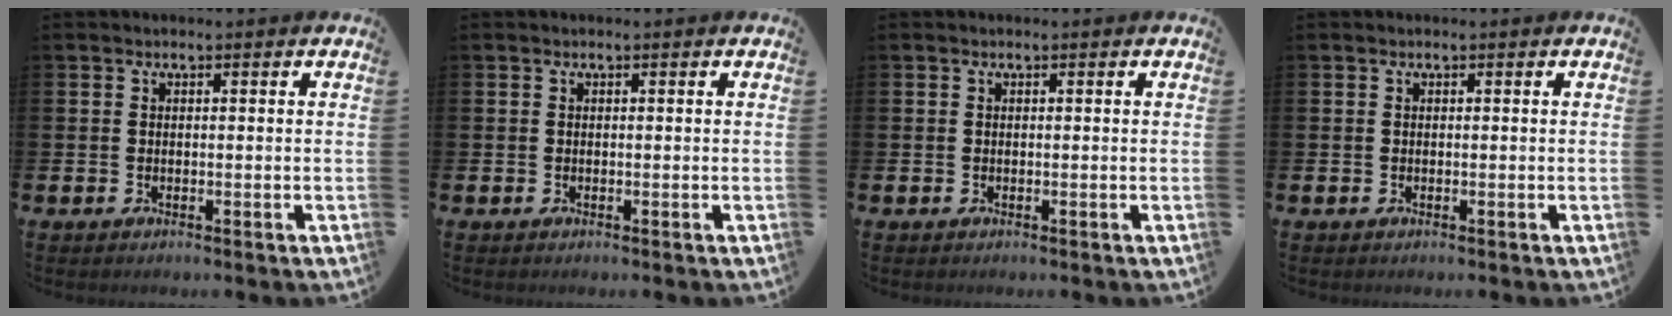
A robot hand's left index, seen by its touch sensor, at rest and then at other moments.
{"total": 0.0}
{"total": 0.0}
{"total": 0.0}